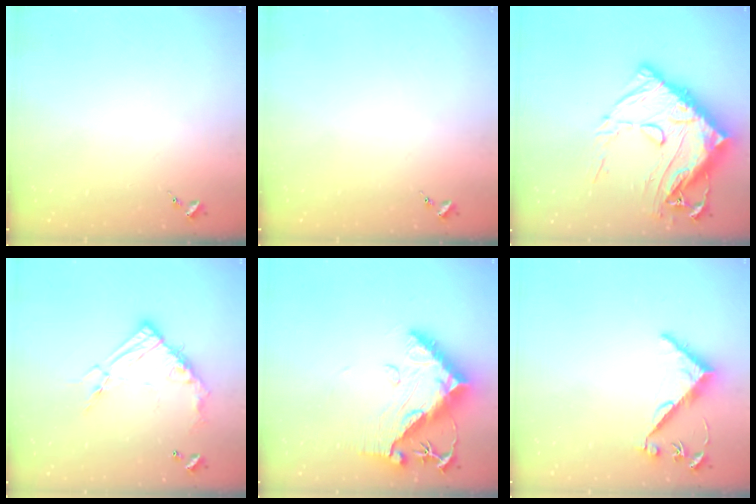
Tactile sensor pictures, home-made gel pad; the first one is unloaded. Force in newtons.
{"total": 0.0}
{"total": 27.3, "press": 27.2, "slide": 2.8}
{"total": 16.0, "press": 15.9, "slide": 1.5}
{"total": 16.5, "press": 16.4, "slide": 1.3}
{"total": 6.7, "press": 6.6, "slide": 0.7}